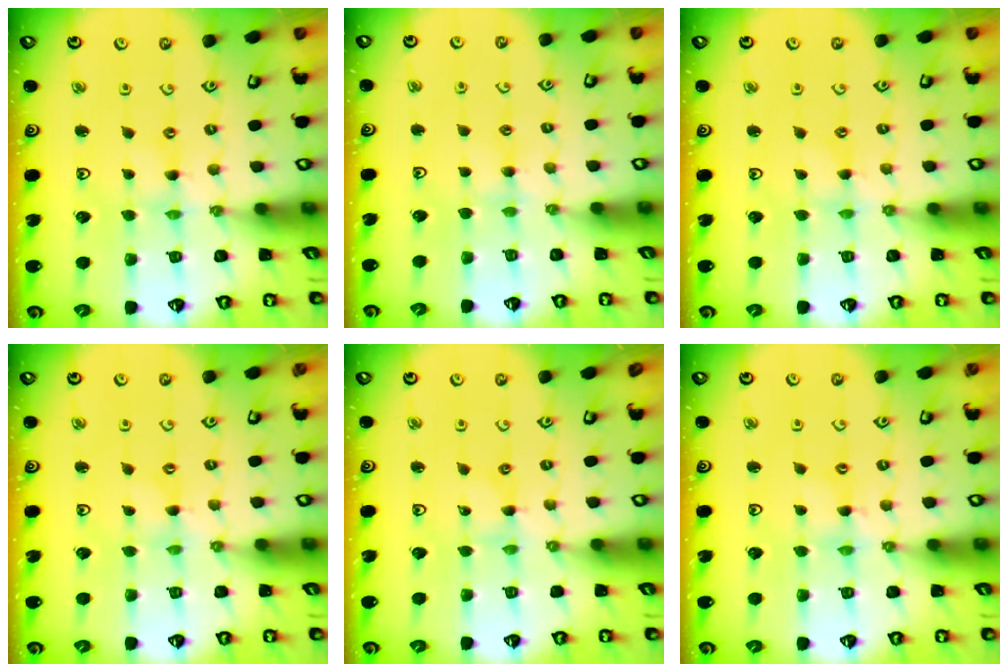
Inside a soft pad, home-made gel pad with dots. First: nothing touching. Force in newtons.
{"total": 2.9, "press": 2.8, "slide": 0.6}
{"total": 0.0}
{"total": 0.0}
{"total": 0.0}
{"total": 1.8, "press": 1.8, "slide": 0.2}